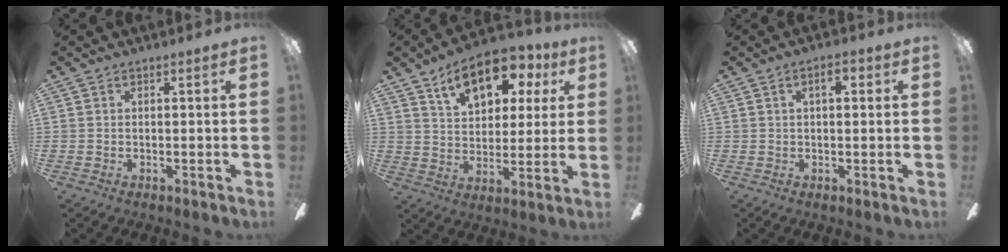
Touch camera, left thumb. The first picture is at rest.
{"total": 14.9, "force": [8.4, 8.4, 9.0], "torque": [-0.132, -0.025, 0.146]}
{"total": 3.7, "force": [1.5, 1.6, 3.0], "torque": [-0.038, -0.001, 0.018]}